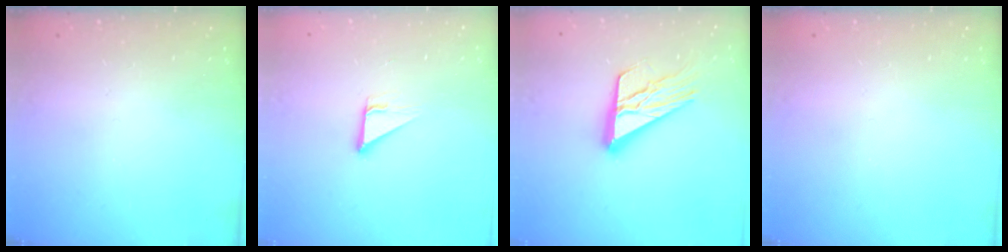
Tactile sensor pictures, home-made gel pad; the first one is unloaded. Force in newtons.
{"total": 3.8, "press": 3.8, "slide": 0.2}
{"total": 16.5, "press": 16.5, "slide": 1.6}
{"total": 0.0}